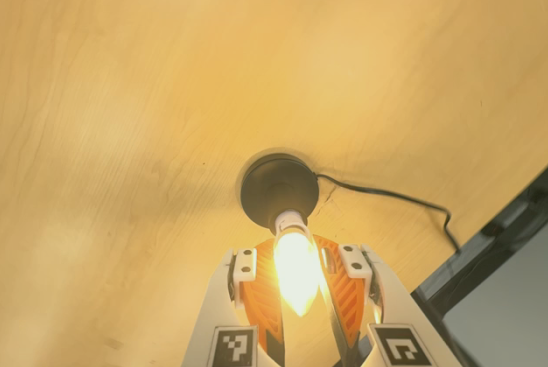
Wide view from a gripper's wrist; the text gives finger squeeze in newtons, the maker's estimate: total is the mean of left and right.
{"total": 12.3, "left": 10.3, "right": 14.2}